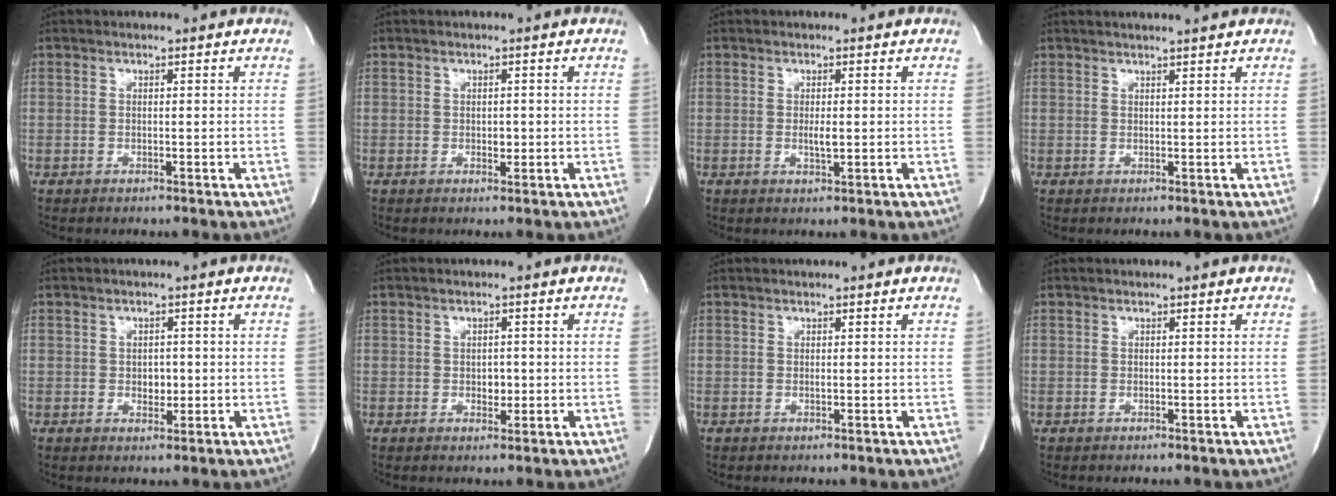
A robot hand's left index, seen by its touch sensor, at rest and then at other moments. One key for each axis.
{"total": 1.0, "fx": 0.0, "fy": 0.7, "fz": 0.7, "tx": -0.009, "ty": 0.001, "tz": 0.001}
{"total": 1.6, "fx": 0.1, "fy": 0.3, "fz": 1.5, "tx": -0.030, "ty": -0.003, "tz": 0.003}
{"total": 4.3, "fx": 3.9, "fy": -0.5, "fz": 1.6, "tx": -0.020, "ty": 0.012, "tz": 0.048}
{"total": 2.0, "fx": -0.1, "fy": 1.4, "fz": 1.4, "tx": -0.018, "ty": 0.001, "tz": 0.002}
{"total": 1.6, "fx": -0.1, "fy": 1.2, "fz": 1.1, "tx": -0.014, "ty": 0.001, "tz": 0.001}
{"total": 0.5, "fx": 0.3, "fy": 0.0, "fz": 0.4, "tx": -0.008, "ty": 0.000, "tz": 0.006}
{"total": 0.0}